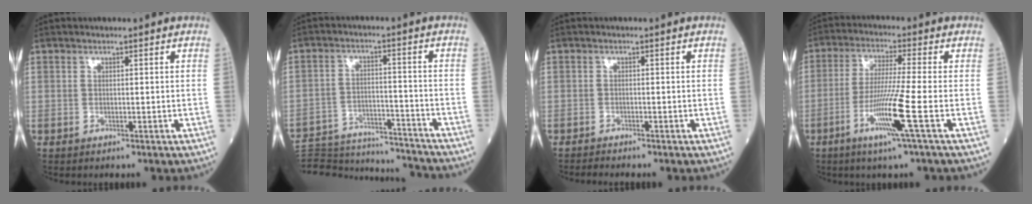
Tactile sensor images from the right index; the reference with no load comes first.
{"total": 20.6, "force": [-19.9, 2.5, 4.7], "torque": [-0.114, -0.006, -0.289]}
{"total": 1.2, "force": [-1.2, -0.3, 0.0], "torque": [-0.008, -0.005, -0.022]}
{"total": 9.3, "force": [-3.6, -1.8, 8.4], "torque": [-0.160, -0.022, -0.076]}